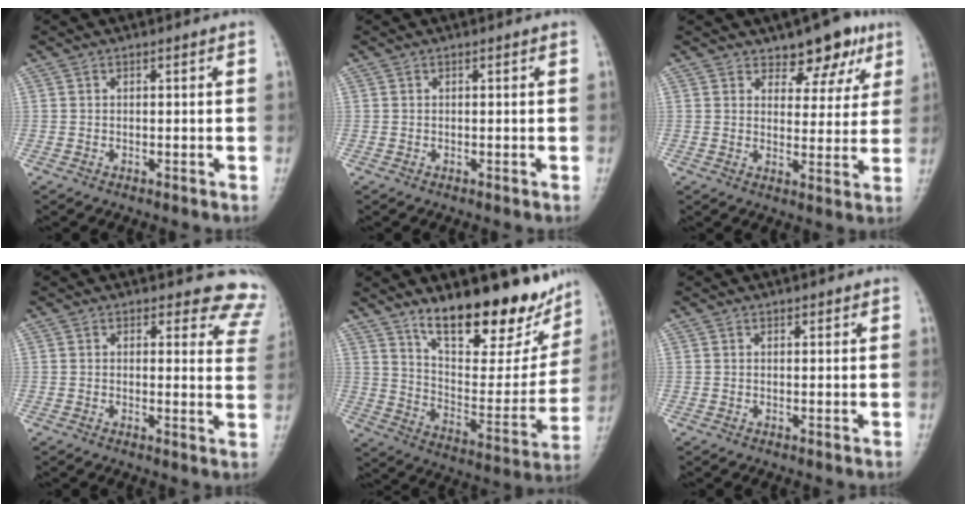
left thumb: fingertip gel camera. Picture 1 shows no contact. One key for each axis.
{"total": 0.0}
{"total": 8.2, "fx": 5.3, "fy": 4.5, "fz": 4.4, "tx": -0.014, "ty": -0.025, "tz": 0.072}
{"total": 8.4, "fx": 7.8, "fy": 3.2, "fz": 0.6, "tx": 0.052, "ty": -0.052, "tz": 0.047}
{"total": 21.4, "fx": 15.0, "fy": 8.3, "fz": 12.8, "tx": -0.129, "ty": -0.087, "tz": 0.235}
{"total": 0.7, "fx": 0.6, "fy": 0.3, "fz": 0.2, "tx": -0.001, "ty": -0.004, "tz": 0.008}